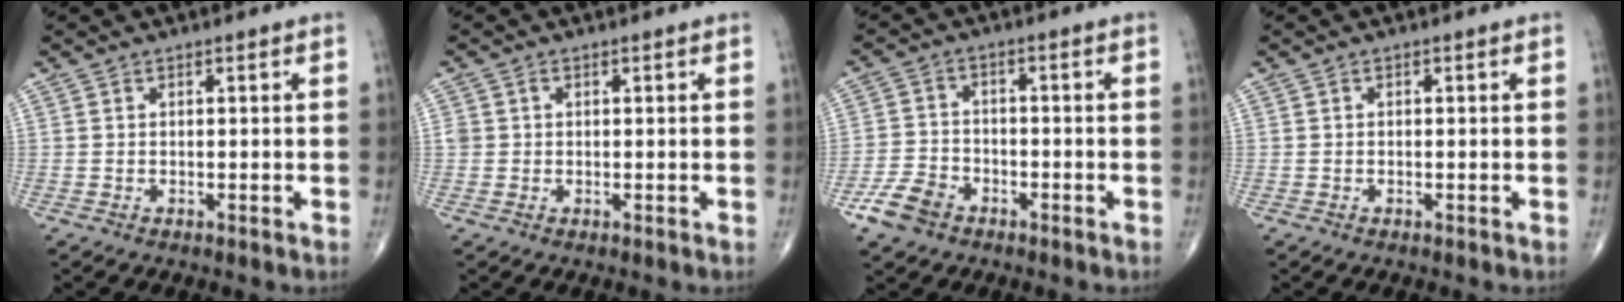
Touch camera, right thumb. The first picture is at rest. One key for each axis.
{"total": 1.5, "fx": 0.2, "fy": 1.4, "fz": 0.5, "tx": -0.003, "ty": 0.003, "tz": 0.005}
{"total": 6.6, "fx": -3.9, "fy": 4.4, "fz": 3.0, "tx": -0.053, "ty": 0.021, "tz": -0.073}
{"total": 0.0}